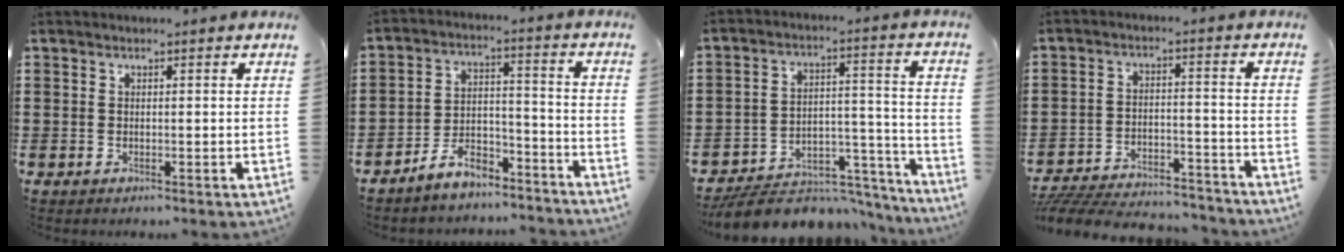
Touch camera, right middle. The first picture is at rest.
{"total": 7.1, "force": [-6.6, 1.9, 1.8], "torque": [-0.030, 0.017, -0.129]}
{"total": 7.6, "force": [-6.8, 2.8, 1.7], "torque": [-0.025, 0.024, -0.128]}
{"total": 7.0, "force": [-6.8, 0.9, 1.4], "torque": [-0.033, 0.009, -0.135]}